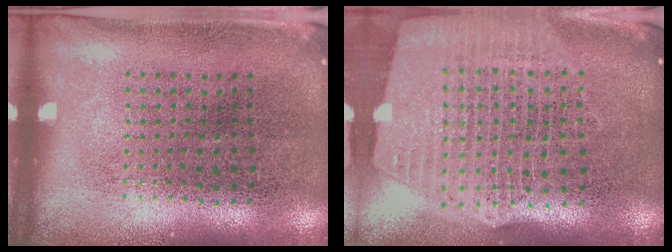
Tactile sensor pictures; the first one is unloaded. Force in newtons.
{"total": 2.6, "press": 2.2, "slide": 1.4}